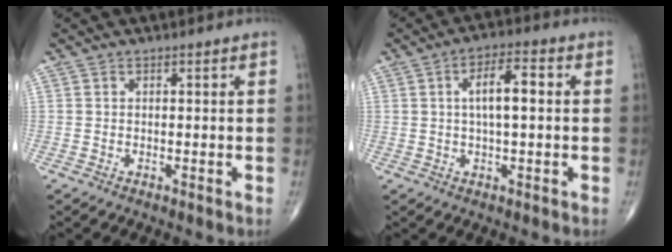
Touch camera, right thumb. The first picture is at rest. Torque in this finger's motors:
{"motor_torque": [-0.01, 0.19, 0.15, 0.10, 0.09]}